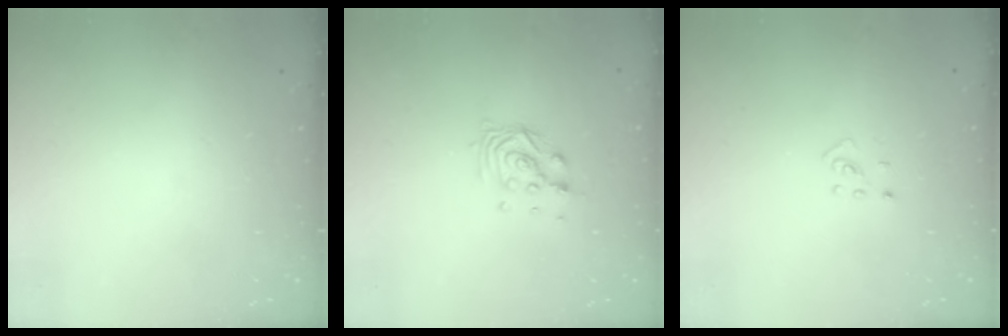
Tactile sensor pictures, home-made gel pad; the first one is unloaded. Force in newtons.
{"total": 6.6, "press": 6.5, "slide": 0.5}
{"total": 2.7, "press": 2.7, "slide": 0.5}